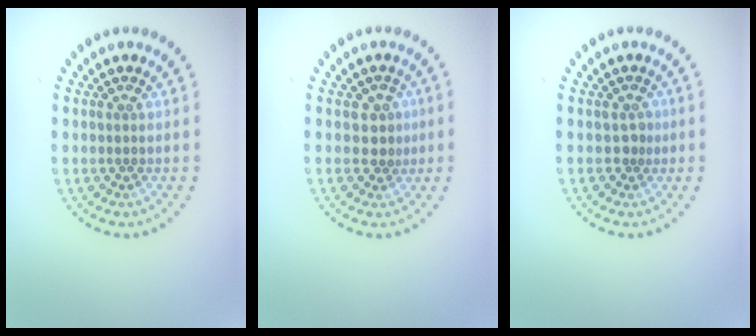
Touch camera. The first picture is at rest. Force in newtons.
{"total": 1.7, "press": 1.5, "slide": 0.8}
{"total": 1.0, "press": 0.6, "slide": 0.8}